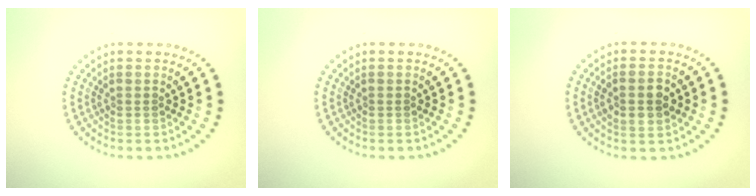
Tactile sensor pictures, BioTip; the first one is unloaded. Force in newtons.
{"total": 0.0}
{"total": 2.7, "press": 2.7, "slide": 0.2}